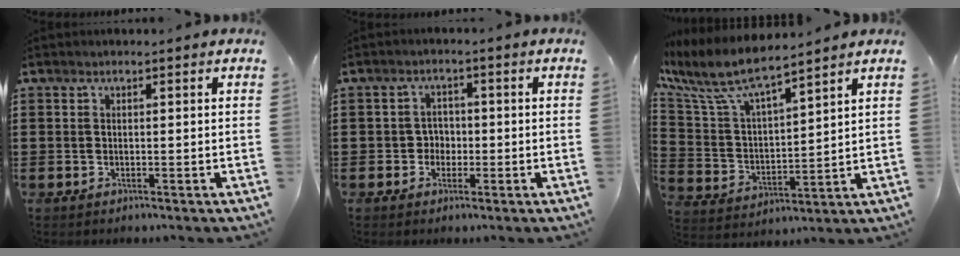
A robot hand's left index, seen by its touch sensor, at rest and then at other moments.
{"total": 2.6, "force": [-0.7, 2.3, 0.9], "torque": [-0.026, 0.005, -0.018]}
{"total": 8.4, "force": [6.9, 1.7, 4.4], "torque": [-0.116, -0.035, 0.118]}